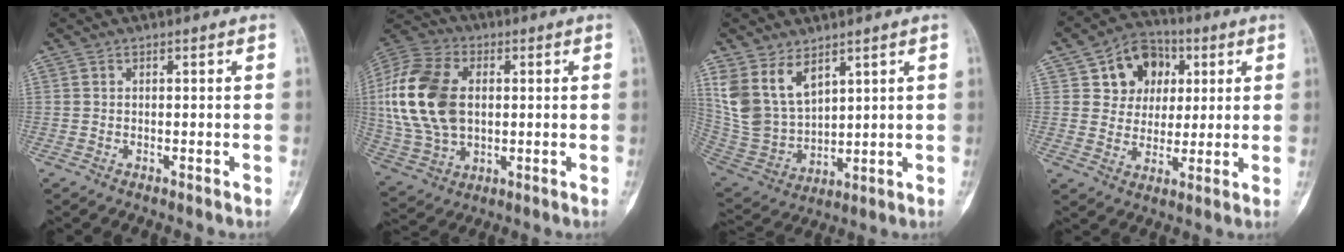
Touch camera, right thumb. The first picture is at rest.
{"total": 20.0, "force": [2.4, 13.3, 14.8], "torque": [-0.302, 0.005, 0.048]}
{"total": 12.6, "force": [6.9, 7.5, 7.4], "torque": [-0.129, -0.029, 0.164]}
{"total": 11.7, "force": [4.3, 9.5, 5.3], "torque": [-0.032, -0.007, 0.068]}